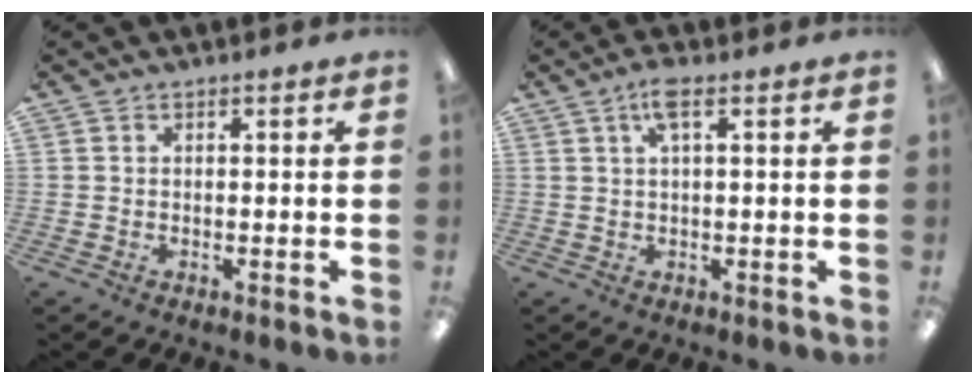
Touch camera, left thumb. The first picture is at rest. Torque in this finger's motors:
{"motor_torque": [-0.03, 0.10, -0.29, -0.10, 0.00]}